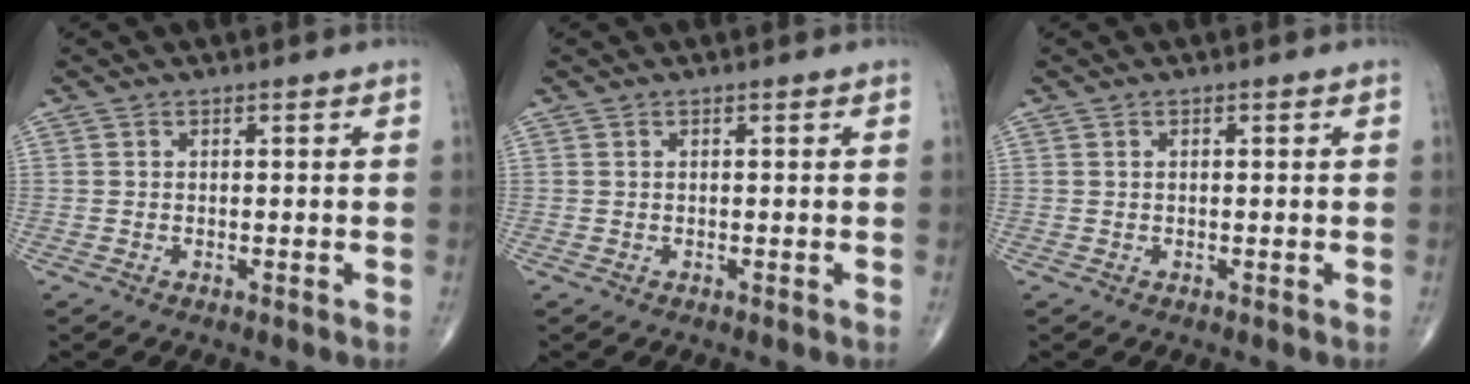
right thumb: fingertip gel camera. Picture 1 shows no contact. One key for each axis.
{"total": 0.0}
{"total": 0.0}